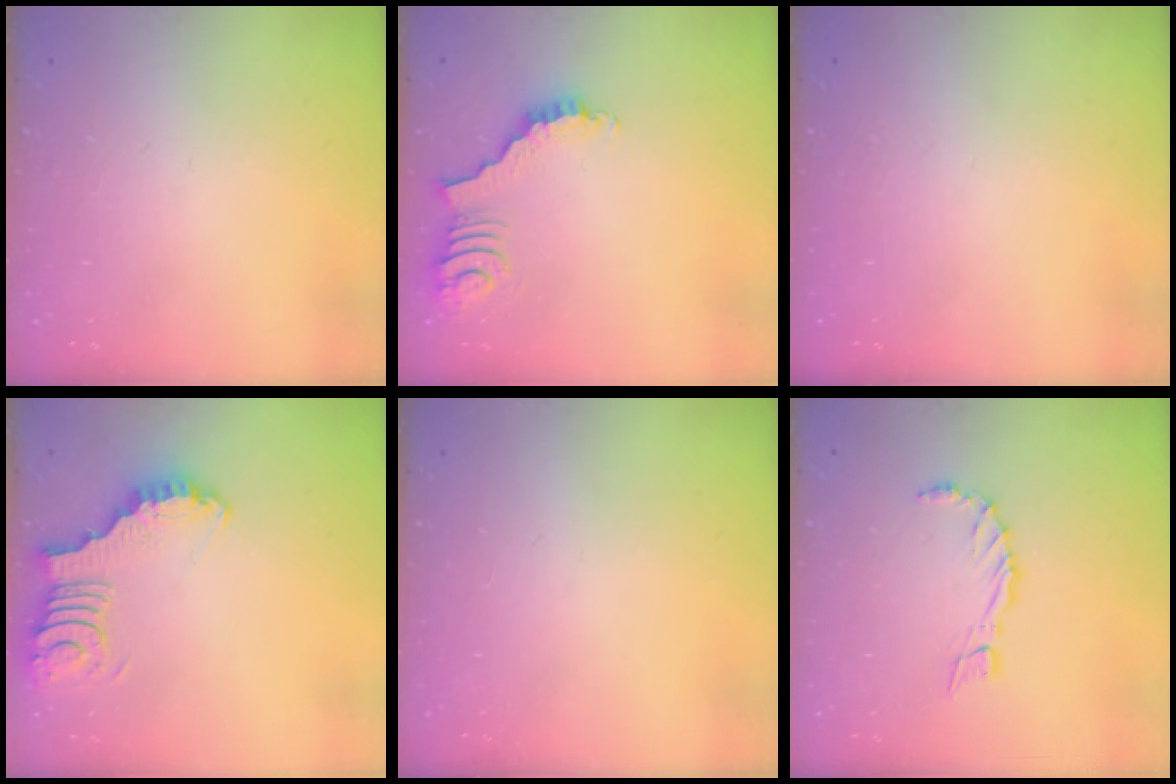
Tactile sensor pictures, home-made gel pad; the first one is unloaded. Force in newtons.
{"total": 3.9, "press": 3.9, "slide": 0.7}
{"total": 1.5, "press": 1.5, "slide": 0.1}
{"total": 3.8, "press": 3.7, "slide": 0.3}
{"total": 0.0}
{"total": 5.2, "press": 5.2, "slide": 0.7}